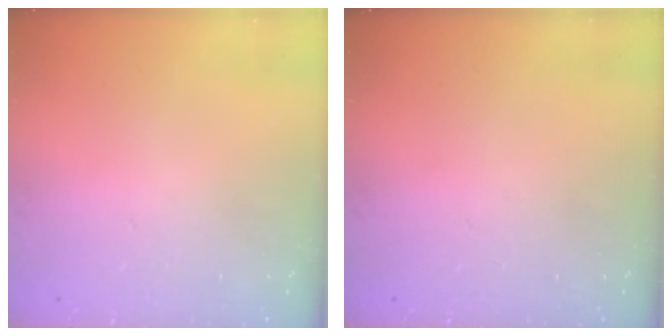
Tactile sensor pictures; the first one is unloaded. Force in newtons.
{"total": 0.0}